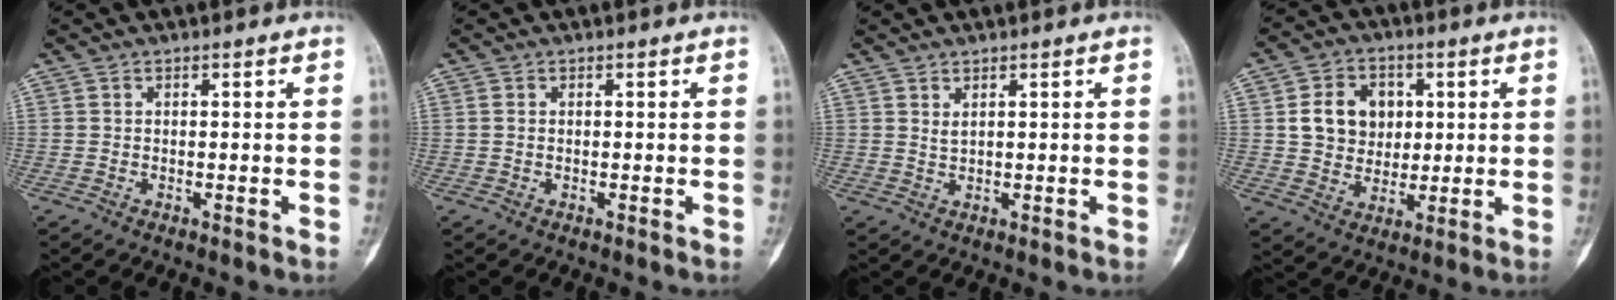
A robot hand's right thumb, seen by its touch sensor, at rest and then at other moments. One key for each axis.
{"total": 0.7, "fx": 0.0, "fy": 0.5, "fz": 0.5, "tx": -0.011, "ty": 0.000, "tz": -0.002}
{"total": 1.2, "fx": 0.7, "fy": 0.5, "fz": 0.9, "tx": -0.013, "ty": -0.005, "tz": 0.017}
{"total": 10.4, "fx": 2.1, "fy": 8.6, "fz": 5.5, "tx": -0.047, "ty": -0.003, "tz": 0.039}